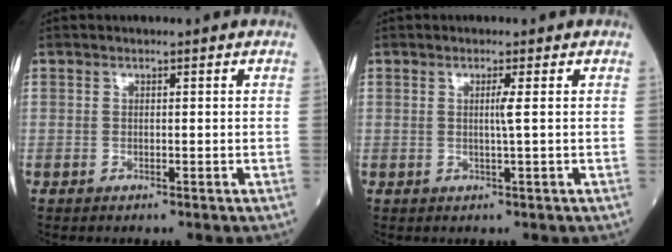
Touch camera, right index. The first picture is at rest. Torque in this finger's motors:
{"motor_torque": [-0.17, -0.02, -0.01, 0.00]}